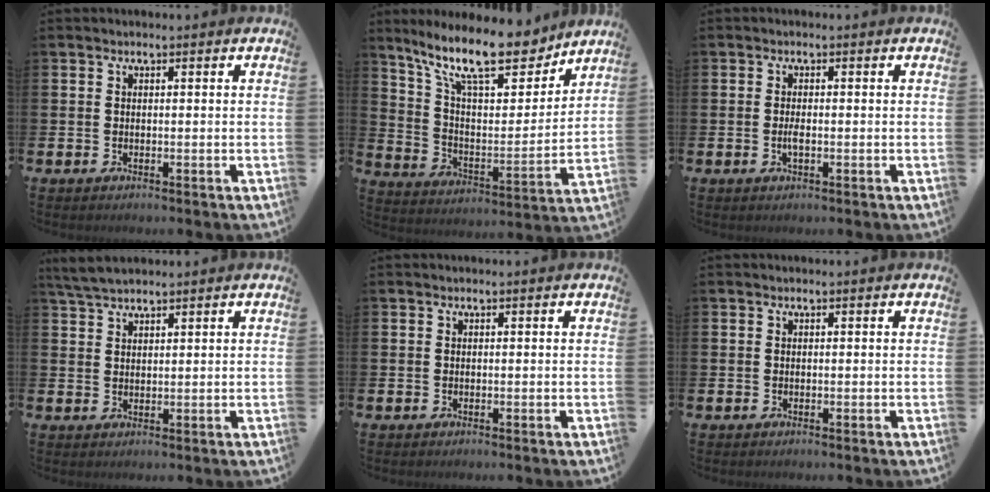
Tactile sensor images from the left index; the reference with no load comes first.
{"total": 14.9, "force": [11.9, 4.1, 7.9], "torque": [-0.171, -0.065, 0.207]}
{"total": 1.3, "force": [-0.3, 0.3, 1.2], "torque": [-0.029, 0.002, -0.004]}
{"total": 3.6, "force": [3.3, 0.7, 1.2], "torque": [-0.026, -0.009, 0.062]}
{"total": 0.0}
{"total": 0.0}